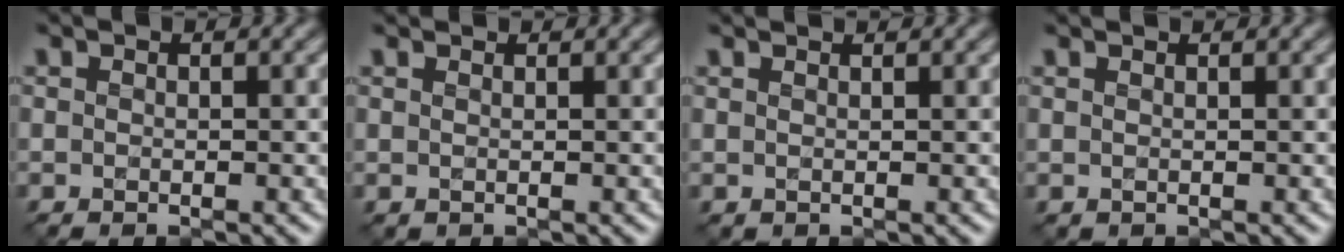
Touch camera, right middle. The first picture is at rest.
{"total": 1.4, "force": [1.4, 0.3, 0.0], "torque": [-0.002, -0.006, 0.012]}
{"total": 1.7, "force": [1.6, 0.3, 0.2], "torque": [0.002, -0.003, 0.009]}
{"total": 1.0, "force": [1.0, 0.1, -0.1], "torque": [-0.001, -0.004, 0.008]}